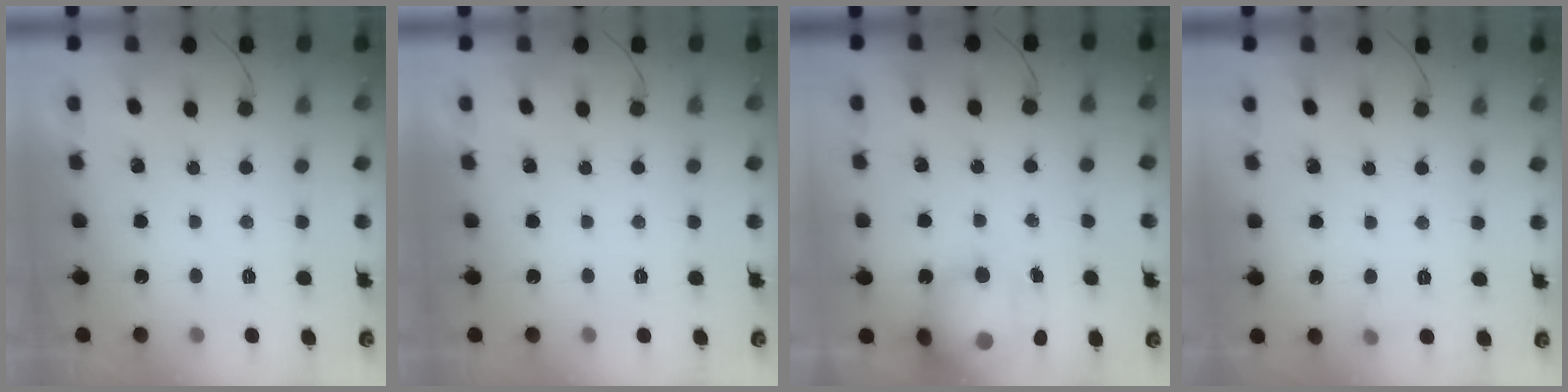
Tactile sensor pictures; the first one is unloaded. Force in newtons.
{"total": 0.0}
{"total": 17.9, "press": 17.4, "slide": 3.9}
{"total": 3.6, "press": 3.3, "slide": 1.3}